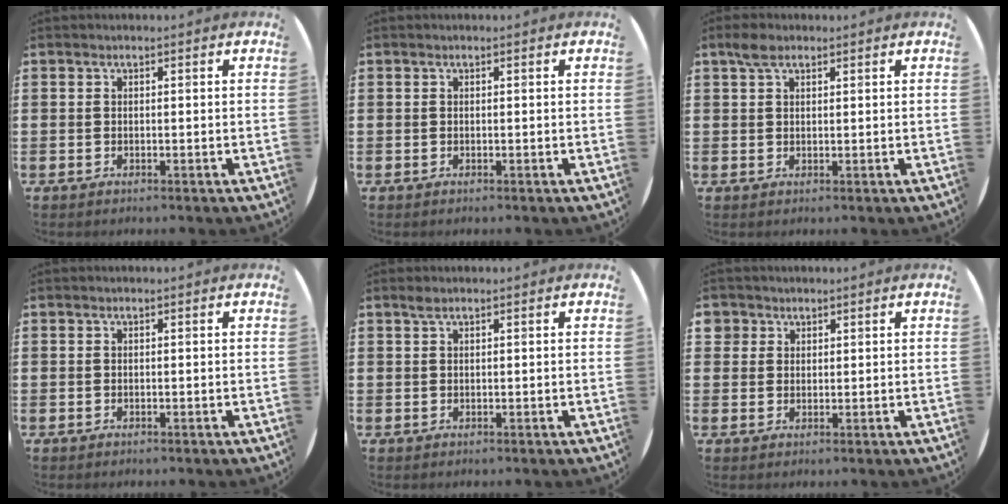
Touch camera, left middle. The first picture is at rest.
{"total": 0.0}
{"total": 2.3, "force": [1.7, 1.1, 1.2], "torque": [-0.018, 0.003, 0.029]}
{"total": 0.0}
{"total": 0.7, "force": [0.6, 0.1, 0.4], "torque": [-0.009, 0.001, 0.011]}
{"total": 2.1, "force": [1.4, 1.5, 0.0], "torque": [0.003, 0.004, 0.026]}